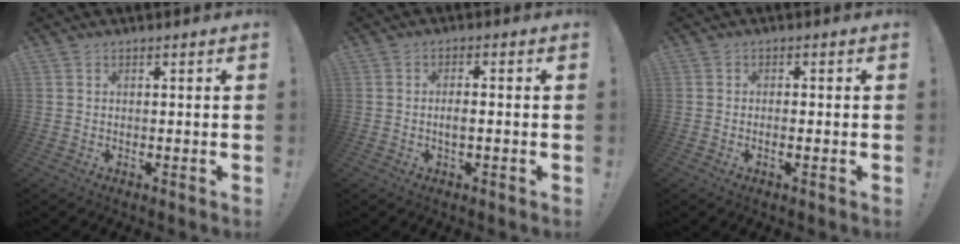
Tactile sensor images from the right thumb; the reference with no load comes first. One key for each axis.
{"total": 2.9, "fx": -0.9, "fy": 0.7, "fz": 2.7, "tx": -0.060, "ty": 0.002, "tz": -0.020}
{"total": 1.8, "fx": -0.7, "fy": 0.2, "fz": 1.7, "tx": -0.027, "ty": 0.001, "tz": -0.014}